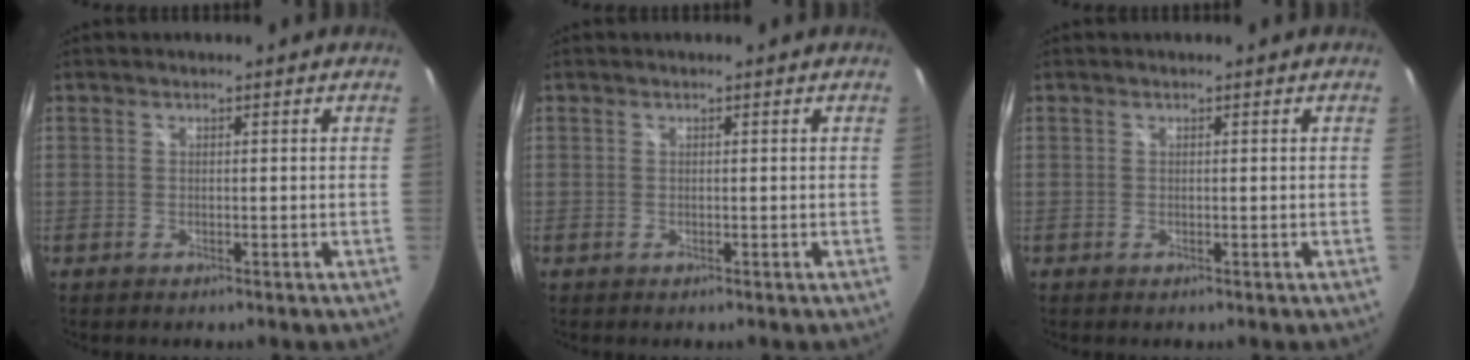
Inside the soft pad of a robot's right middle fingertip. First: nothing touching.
{"total": 0.0}
{"total": 0.0}